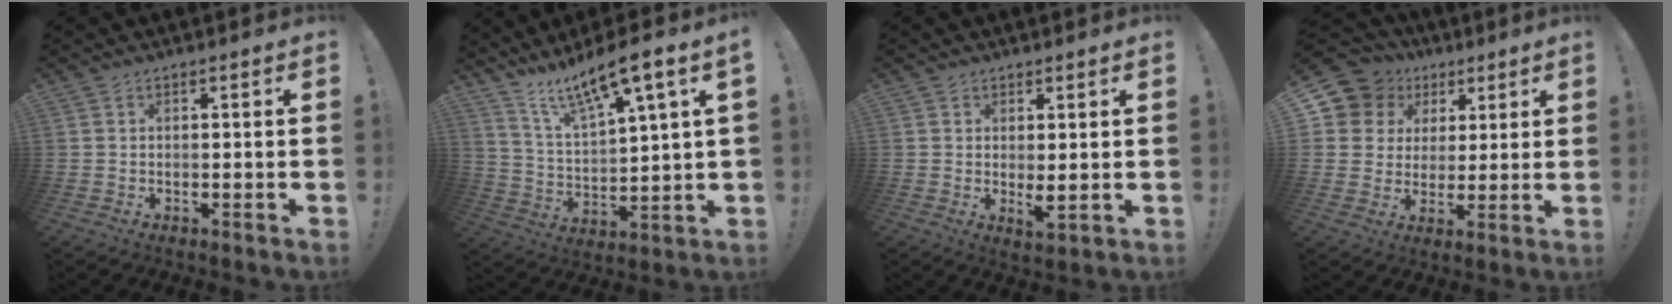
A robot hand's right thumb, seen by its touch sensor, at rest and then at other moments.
{"total": 12.1, "force": [9.8, 1.4, 7.0], "torque": [-0.130, -0.067, 0.162]}
{"total": 3.4, "force": [0.9, 1.3, 3.0], "torque": [-0.035, -0.015, 0.019]}
{"total": 10.7, "force": [5.1, 9.0, 2.6], "torque": [-0.045, -0.034, 0.109]}